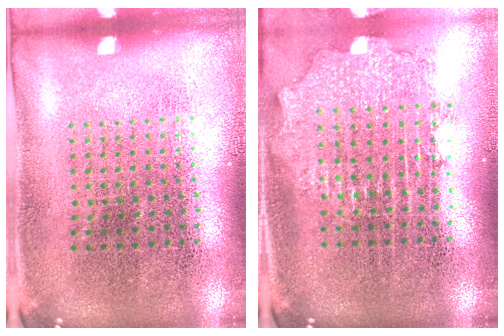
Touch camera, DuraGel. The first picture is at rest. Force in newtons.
{"total": 2.0, "press": 1.5, "slide": 1.3}